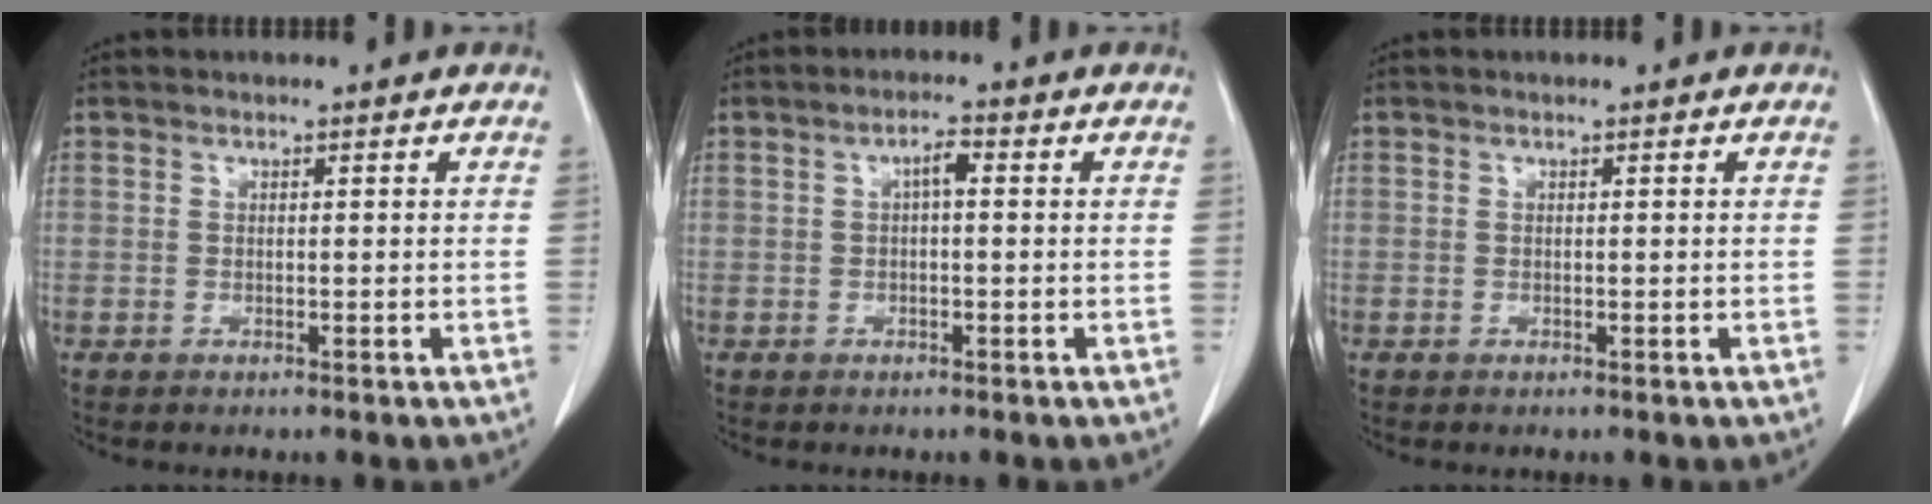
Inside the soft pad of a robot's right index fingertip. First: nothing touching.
{"total": 2.2, "force": [0.2, 0.6, 2.1], "torque": [-0.035, 0.006, 0.004]}
{"total": 0.0}